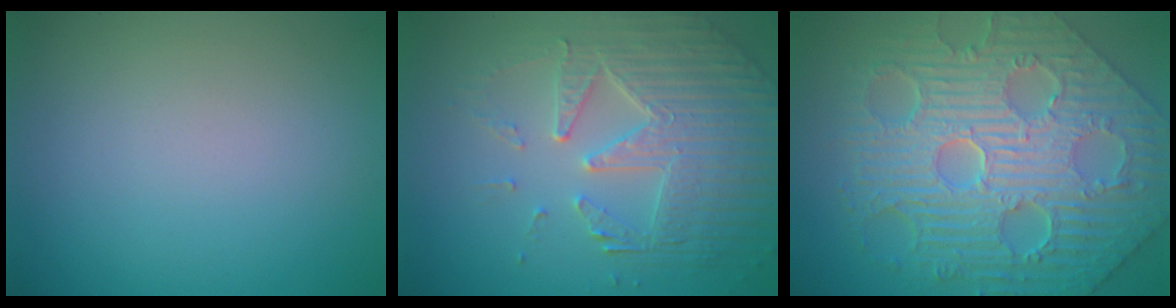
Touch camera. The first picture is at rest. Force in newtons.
{"total": 6.4, "press": 5.0, "slide": 4.0}
{"total": 11.7, "press": 8.0, "slide": 8.6}